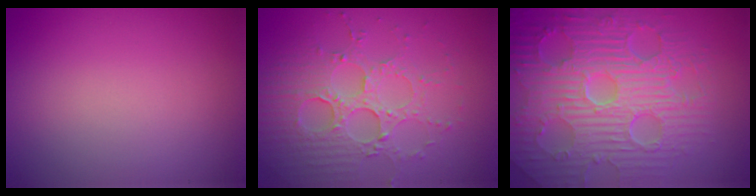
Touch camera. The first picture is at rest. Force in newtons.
{"total": 4.5, "press": 4.2, "slide": 1.7}
{"total": 10.8, "press": 7.1, "slide": 8.1}